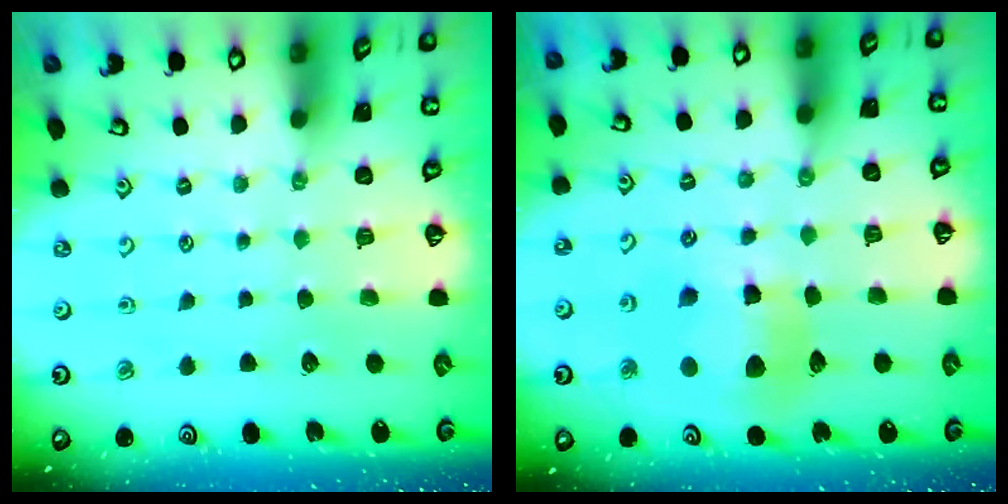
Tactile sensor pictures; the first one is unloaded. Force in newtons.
{"total": 11.5, "press": 11.4, "slide": 1.6}